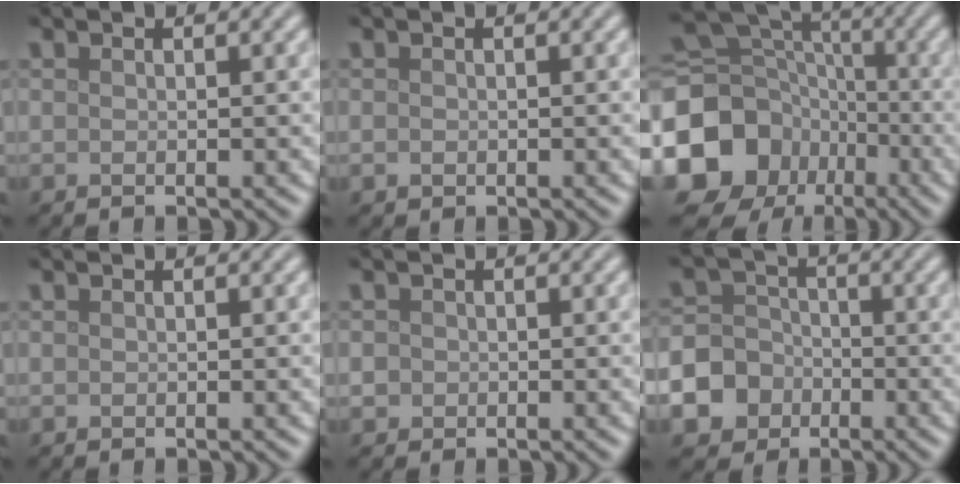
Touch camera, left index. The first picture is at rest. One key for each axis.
{"total": 0.5, "fx": -0.1, "fy": 0.5, "fz": 0.2, "tx": 0.000, "ty": -0.004, "tz": -0.002}
{"total": 17.9, "fx": -6.9, "fy": 15.2, "fz": 6.6, "tx": -0.166, "ty": -0.033, "tz": -0.141}
{"total": 0.0}
{"total": 1.0, "fx": -0.1, "fy": 1.0, "fz": 0.2, "tx": 0.004, "ty": -0.005, "tz": -0.002}
{"total": 10.4, "fx": -4.7, "fy": 8.9, "fz": 2.3, "tx": -0.060, "ty": -0.031, "tz": -0.107}